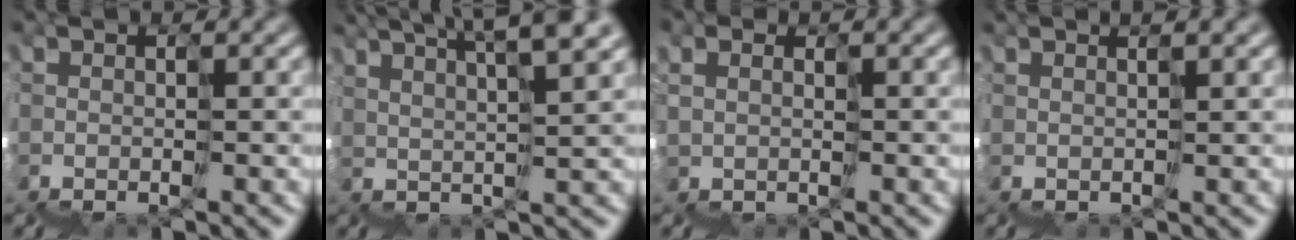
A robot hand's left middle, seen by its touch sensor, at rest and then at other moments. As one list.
[{"total": 6.6, "force": [5.8, 0.6, 3.1], "torque": [-0.054, 0.064, 0.075]}, {"total": 3.3, "force": [0.6, -1.1, -3.1], "torque": [0.024, 0.014, 0.010]}, {"total": 2.2, "force": [1.4, 0.5, 1.7], "torque": [-0.004, 0.032, 0.021]}]